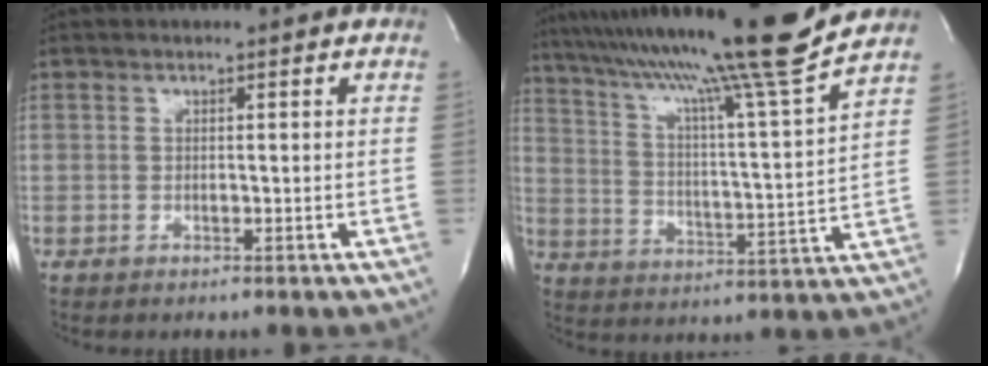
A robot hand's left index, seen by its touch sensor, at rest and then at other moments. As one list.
[{"total": 21.1, "force": [18.1, -2.4, 10.6], "torque": [-0.185, -0.032, 0.277]}]